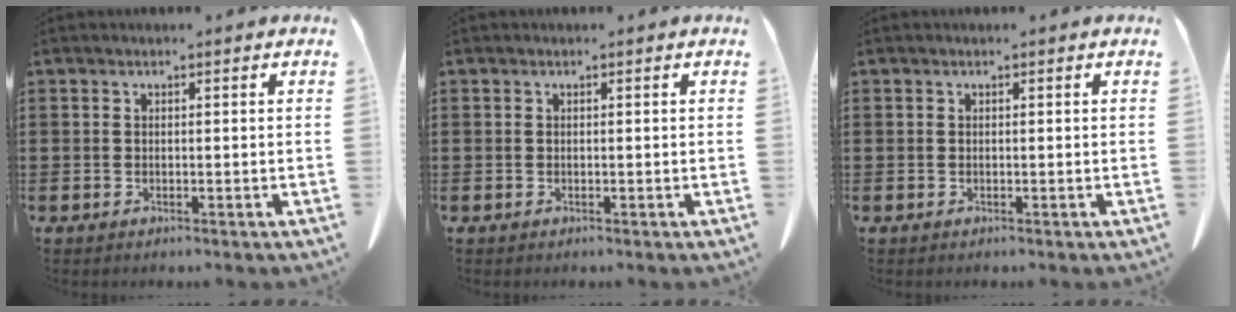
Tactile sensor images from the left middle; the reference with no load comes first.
{"total": 0.0}
{"total": 0.0}